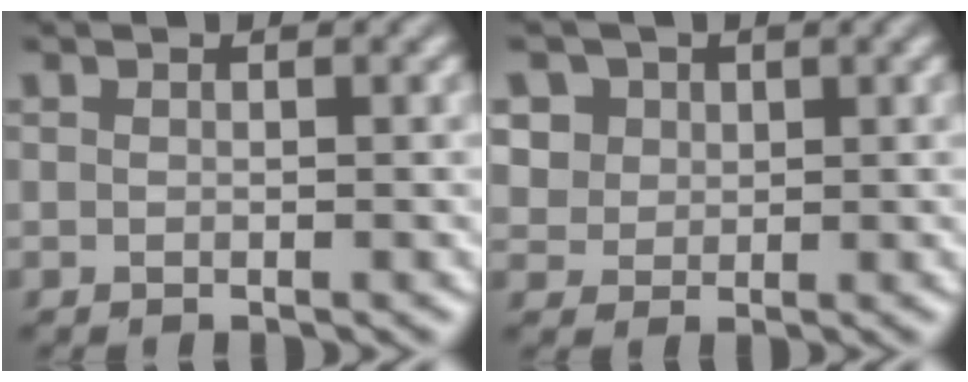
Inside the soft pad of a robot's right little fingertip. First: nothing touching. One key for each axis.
{"total": 4.3, "fx": 2.1, "fy": 3.4, "fz": 1.5, "tx": -0.043, "ty": 0.004, "tz": 0.040}